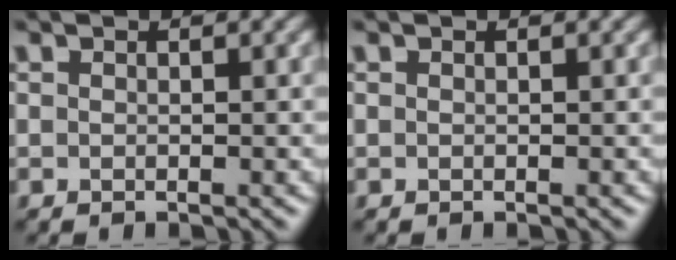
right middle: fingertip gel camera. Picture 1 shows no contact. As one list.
[{"total": 0.0}]